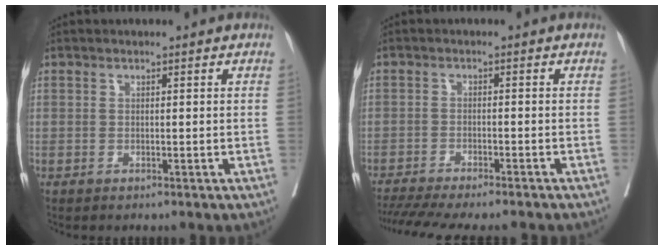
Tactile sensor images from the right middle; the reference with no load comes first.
{"total": 14.0, "force": [-12.2, 1.6, 6.7], "torque": [-0.107, -0.021, -0.174]}